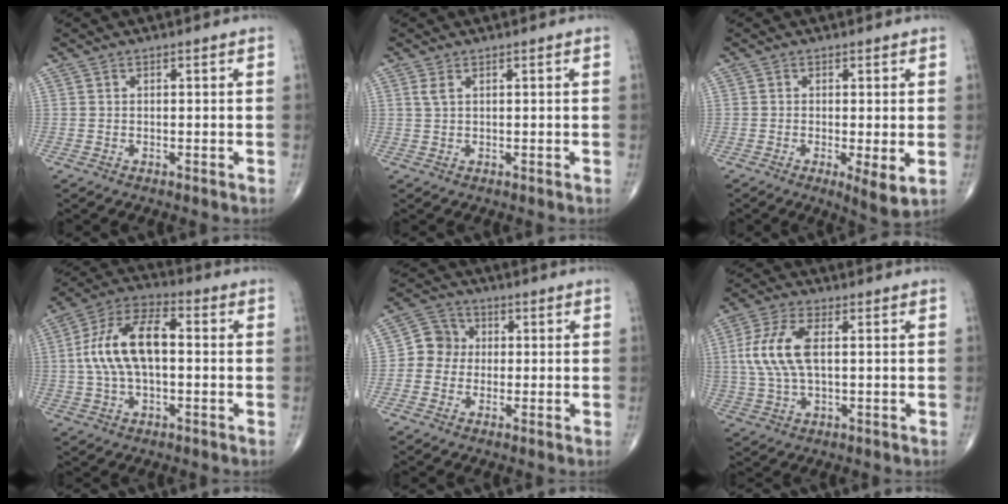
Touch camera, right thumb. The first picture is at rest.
{"total": 1.4, "force": [0.6, 0.4, 1.2], "torque": [-0.033, 0.008, 0.017]}
{"total": 4.9, "force": [-0.9, 1.1, 4.7], "torque": [-0.081, -0.018, -0.018]}
{"total": 14.2, "force": [0.6, 7.2, 12.2], "torque": [-0.236, 0.036, 0.003]}
{"total": 5.8, "force": [-0.3, 5.4, 2.1], "torque": [-0.010, 0.017, -0.018]}
{"total": 10.6, "force": [1.5, 5.0, 9.2], "torque": [-0.206, 0.007, 0.029]}